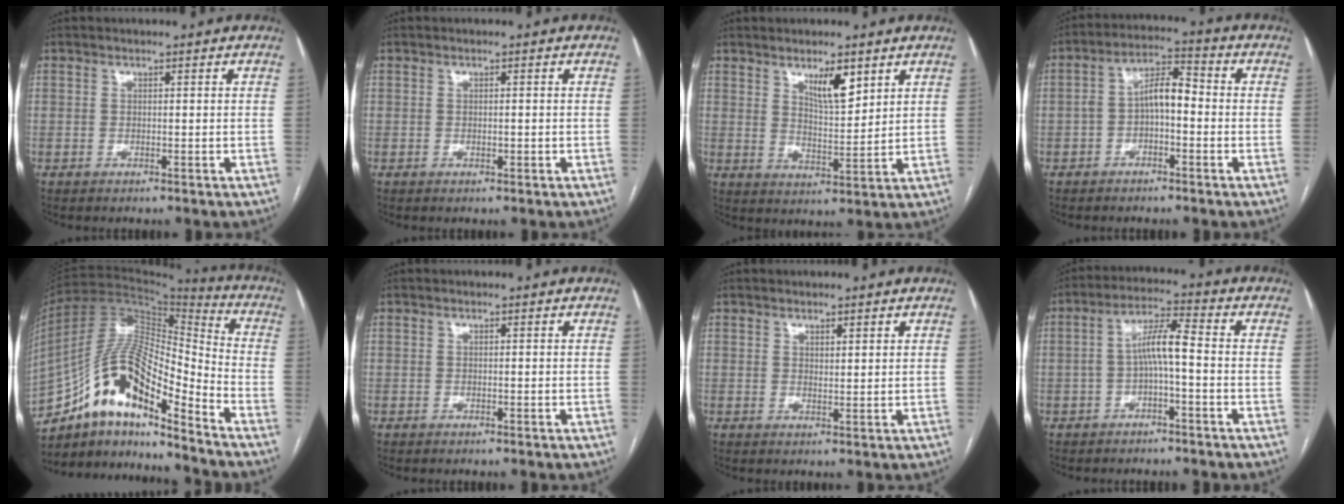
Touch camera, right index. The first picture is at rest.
{"total": 0.8, "force": [-0.2, 0.2, 0.7], "torque": [-0.013, -0.001, -0.001]}
{"total": 6.0, "force": [3.7, 1.6, 4.5], "torque": [-0.080, -0.007, 0.068]}
{"total": 6.5, "force": [-1.1, 2.7, 5.8], "torque": [-0.105, 0.034, -0.020]}
{"total": 16.9, "force": [-11.2, 4.0, 12.0], "torque": [-0.219, 0.035, -0.194]}
{"total": 0.0}
{"total": 1.6, "force": [1.2, 0.4, 1.0], "torque": [-0.020, -0.007, 0.023]}
{"total": 6.1, "force": [-1.0, 1.0, 5.9], "torque": [-0.109, 0.025, -0.019]}